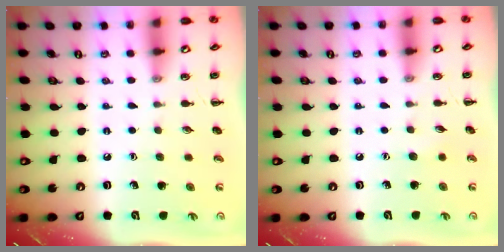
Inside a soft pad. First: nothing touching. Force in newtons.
{"total": 3.6, "press": 3.5, "slide": 0.9}